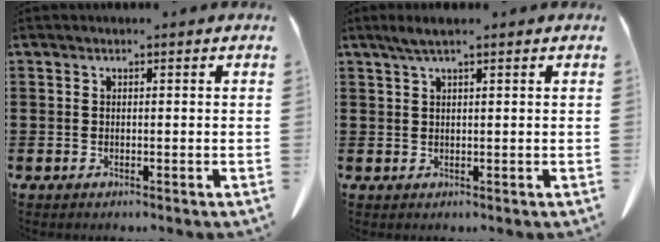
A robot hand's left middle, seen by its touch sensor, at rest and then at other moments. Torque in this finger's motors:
{"motor_torque": [0.19, -0.12, 0.05, 0.03]}